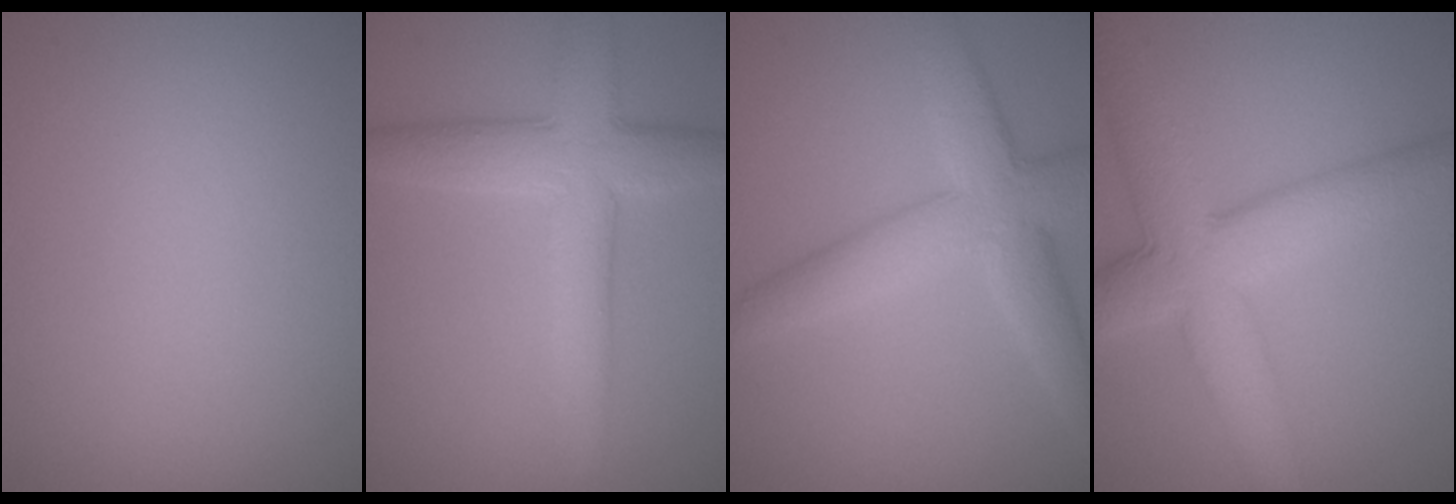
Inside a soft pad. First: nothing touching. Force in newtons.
{"total": 6.0, "press": 6.0, "slide": 0.4}
{"total": 5.8, "press": 5.8, "slide": 0.4}
{"total": 7.3, "press": 7.3, "slide": 0.2}